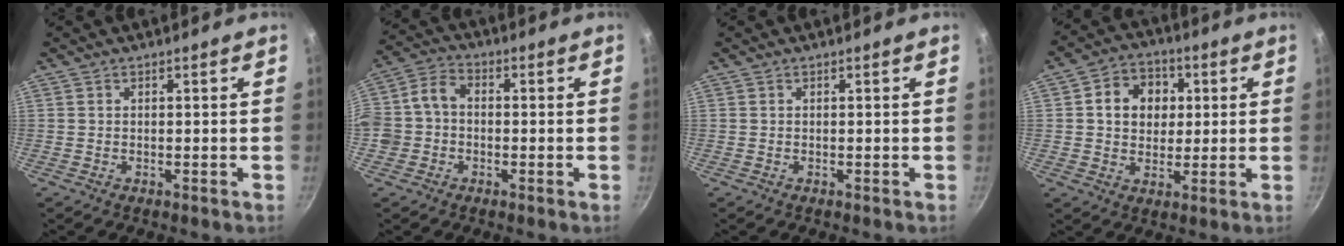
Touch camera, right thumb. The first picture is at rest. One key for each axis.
{"total": 7.6, "fx": -1.0, "fy": 6.1, "fz": 4.4, "tx": -0.069, "ty": 0.027, "tz": -0.037}
{"total": 0.0}
{"total": 9.9, "fx": 2.1, "fy": 8.2, "fz": 5.2, "tx": -0.051, "ty": 0.006, "tz": 0.026}